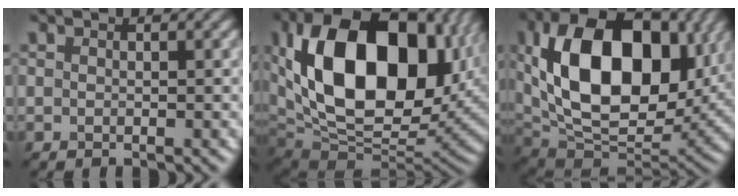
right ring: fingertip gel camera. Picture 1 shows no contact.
{"total": 18.9, "force": [4.9, 11.5, 14.2], "torque": [-0.256, 0.011, 0.094]}
{"total": 17.1, "force": [3.6, 10.7, 12.8], "torque": [-0.226, 0.003, 0.066]}